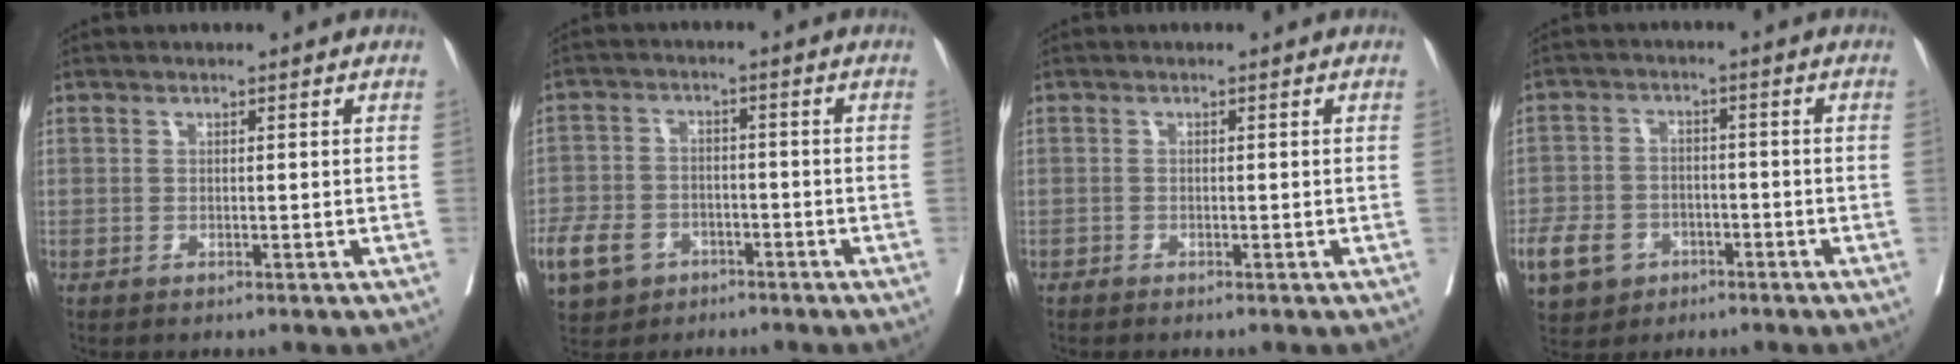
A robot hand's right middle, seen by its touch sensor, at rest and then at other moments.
{"total": 8.7, "force": [-4.7, 6.4, 3.7], "torque": [-0.093, 0.002, -0.076]}
{"total": 0.0}
{"total": 8.3, "force": [-4.0, 6.4, 3.4], "torque": [-0.083, 0.005, -0.061]}